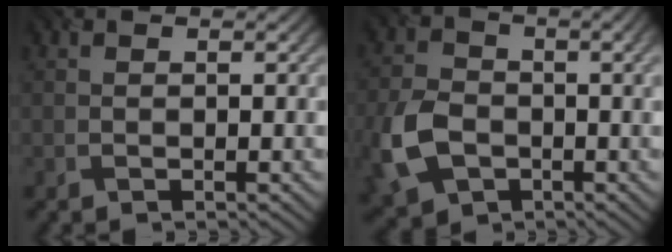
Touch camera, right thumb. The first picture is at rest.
{"total": 9.8, "force": [-2.8, 6.5, 6.7], "torque": [-0.169, -0.024, -0.061]}